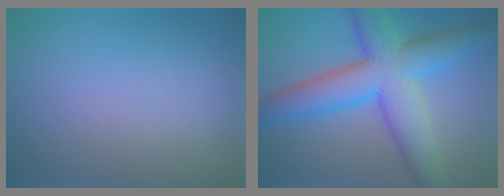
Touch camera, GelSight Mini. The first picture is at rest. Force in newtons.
{"total": 9.4, "press": 9.4, "slide": 0.3}